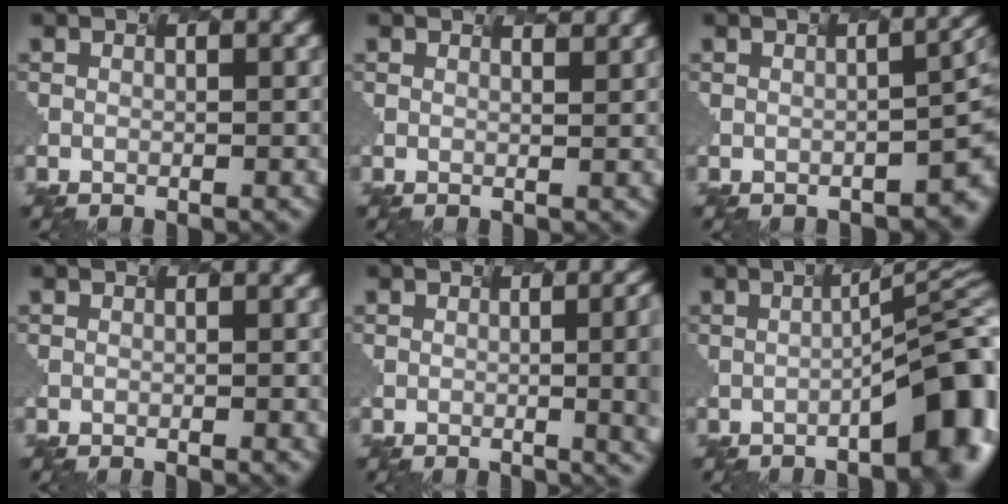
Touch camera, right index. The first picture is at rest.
{"total": 1.7, "force": [1.7, 0.3, -0.1], "torque": [0.009, -0.002, 0.010]}
{"total": 4.8, "force": [-1.0, 1.8, 4.4], "torque": [-0.037, 0.002, 0.002]}
{"total": 0.8, "force": [-0.1, 0.3, 0.7], "torque": [-0.003, 0.000, -0.002]}
{"total": 10.7, "force": [0.0, 5.6, 9.1], "torque": [-0.027, 0.020, 0.012]}
{"total": 9.5, "force": [-2.5, 2.4, 8.8], "torque": [-0.094, 0.007, -0.028]}